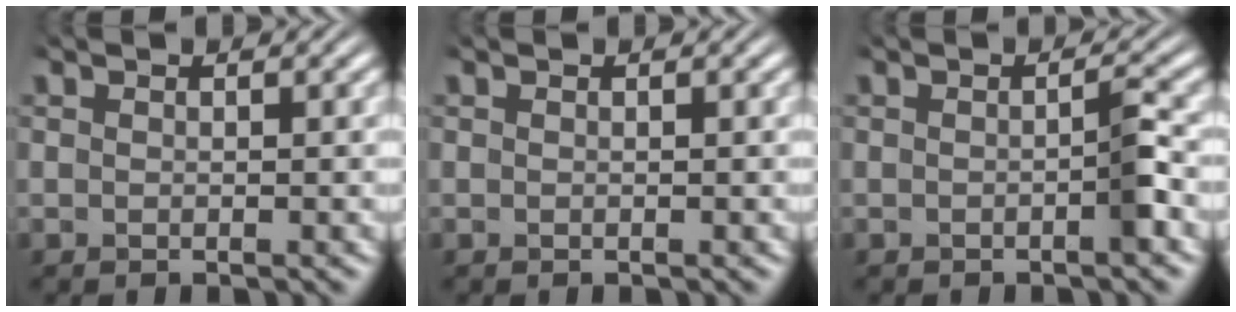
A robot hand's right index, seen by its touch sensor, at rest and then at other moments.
{"total": 0.0}
{"total": 1.4, "force": [-0.4, 0.1, 1.3], "torque": [-0.009, 0.007, -0.011]}